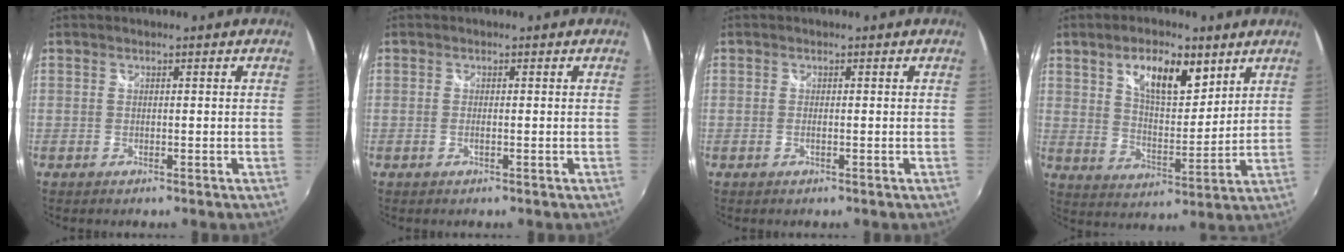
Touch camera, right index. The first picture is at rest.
{"total": 1.2, "force": [-0.3, 0.1, 1.2], "torque": [-0.024, -0.001, -0.006]}
{"total": 1.1, "force": [-0.2, 0.1, 1.1], "torque": [-0.021, -0.001, -0.005]}
{"total": 11.2, "force": [6.2, 4.7, 8.1], "torque": [-0.129, 0.004, 0.108]}